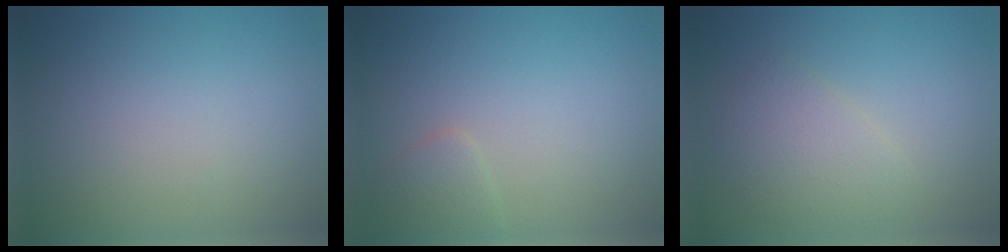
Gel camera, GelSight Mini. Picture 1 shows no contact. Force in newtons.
{"total": 1.5, "press": 1.5, "slide": 0.0}
{"total": 2.9, "press": 2.9, "slide": 0.1}